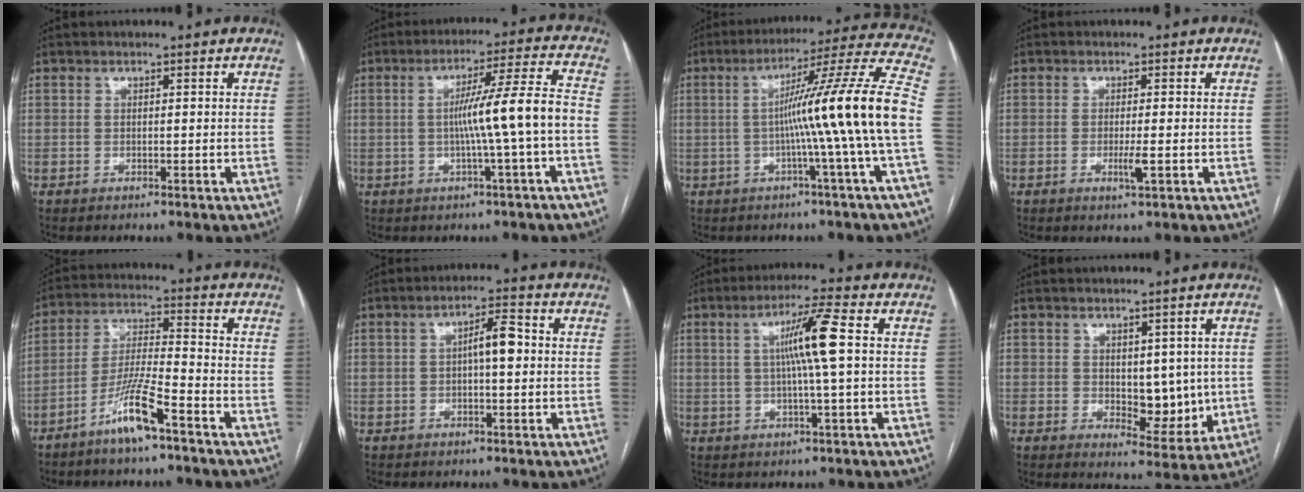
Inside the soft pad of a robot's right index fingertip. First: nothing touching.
{"total": 9.6, "force": [-1.5, -1.4, 9.4], "torque": [-0.153, 0.017, -0.021]}
{"total": 16.3, "force": [-2.0, -3.1, 15.9], "torque": [-0.230, 0.005, -0.039]}
{"total": 2.2, "force": [-0.6, 0.0, 2.2], "torque": [-0.040, -0.006, -0.010]}
{"total": 8.8, "force": [-5.6, 0.3, 6.7], "torque": [-0.138, -0.007, -0.110]}
{"total": 4.6, "force": [0.2, 1.1, 4.5], "torque": [-0.075, 0.014, 0.000]}
{"total": 7.9, "force": [1.1, -0.7, 7.8], "torque": [-0.137, 0.006, 0.019]}
{"total": 7.0, "force": [0.3, 3.8, 5.9], "torque": [-0.067, -0.005, 0.019]}